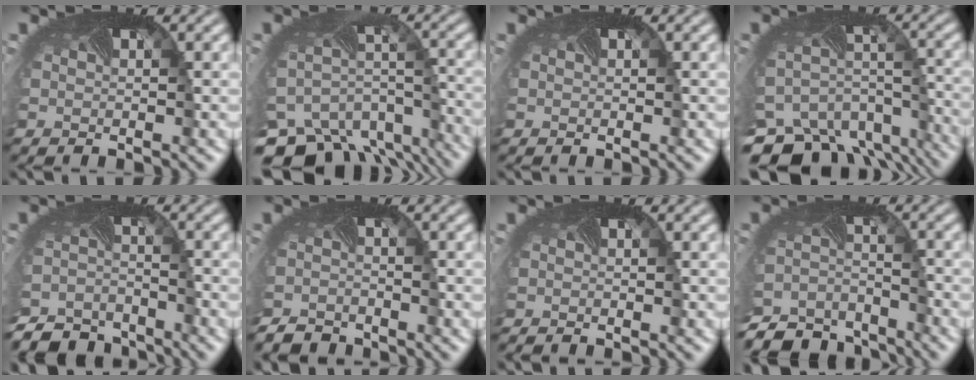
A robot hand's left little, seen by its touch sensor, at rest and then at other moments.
{"total": 12.7, "force": [-10.0, 6.1, 4.9], "torque": [-0.104, -0.035, -0.119]}
{"total": 0.0}
{"total": 12.9, "force": [-10.1, 6.4, 4.8], "torque": [-0.091, -0.031, -0.122]}
{"total": 6.0, "force": [-5.8, 1.4, 0.1], "torque": [-0.006, -0.023, -0.104]}
{"total": 2.9, "force": [-2.8, 0.6, -0.2], "torque": [0.000, -0.018, -0.056]}
{"total": 0.9, "force": [-0.8, -0.4, -0.1], "torque": [-0.002, -0.010, -0.014]}
{"total": 7.0, "force": [-6.7, 1.9, 0.8], "torque": [-0.019, -0.021, -0.118]}